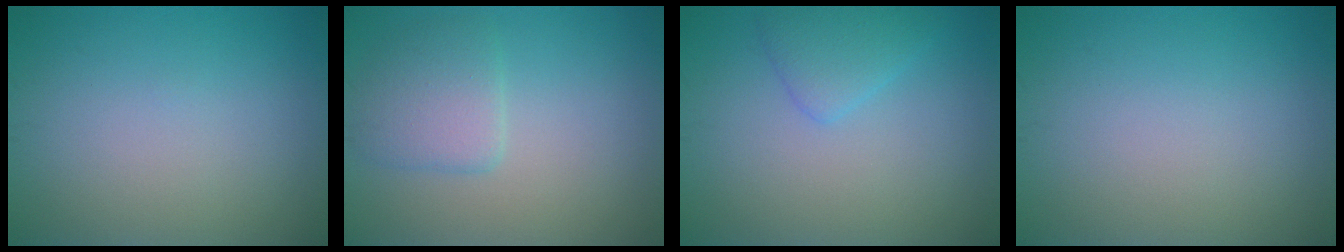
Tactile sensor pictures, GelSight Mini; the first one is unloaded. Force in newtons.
{"total": 2.9, "press": 2.9, "slide": 0.3}
{"total": 2.2, "press": 2.2, "slide": 0.1}
{"total": 0.0}